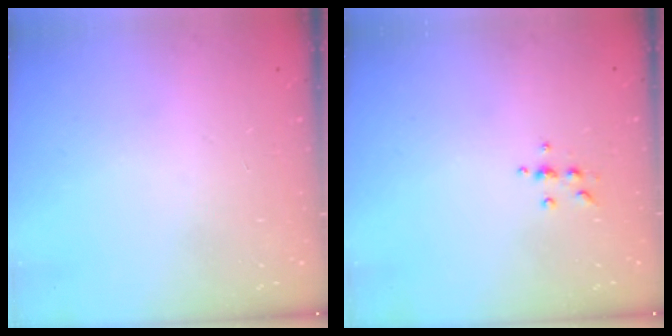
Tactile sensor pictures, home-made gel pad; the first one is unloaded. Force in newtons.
{"total": 5.7, "press": 5.7, "slide": 0.5}